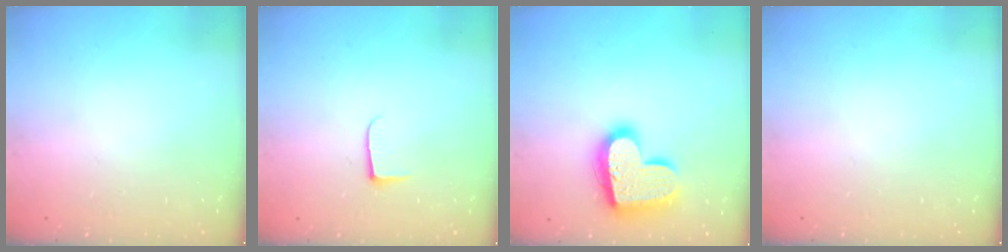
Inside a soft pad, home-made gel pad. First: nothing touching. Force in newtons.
{"total": 5.0, "press": 5.0, "slide": 0.5}
{"total": 20.0, "press": 20.0, "slide": 1.2}
{"total": 0.0}